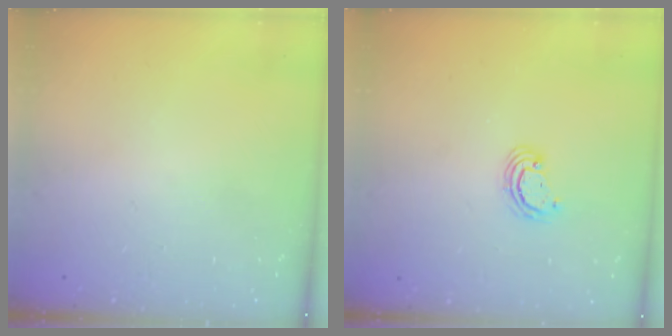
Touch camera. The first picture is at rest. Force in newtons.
{"total": 3.2, "press": 3.1, "slide": 0.3}